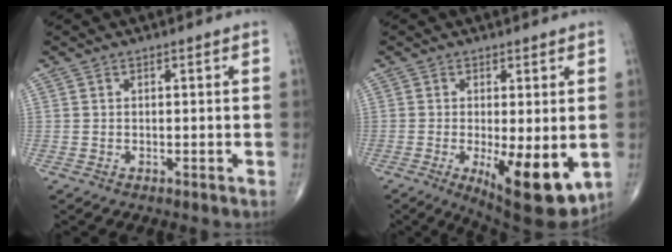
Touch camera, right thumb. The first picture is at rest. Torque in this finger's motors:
{"motor_torque": [1.81, 1.71, 0.28, -0.45, 0.35]}